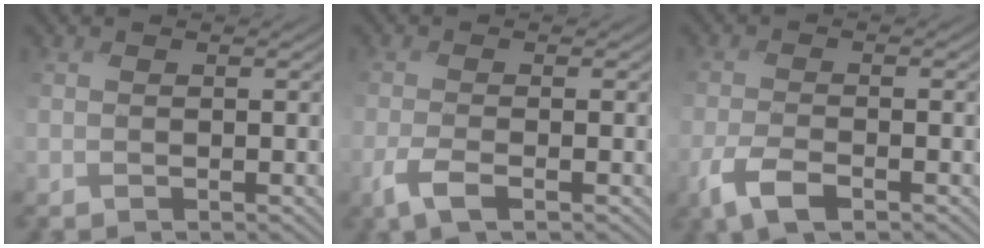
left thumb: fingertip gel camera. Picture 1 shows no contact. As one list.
[{"total": 3.0, "force": [-1.7, 0.7, 2.3], "torque": [-0.055, -0.005, -0.038]}, {"total": 4.3, "force": [-2.6, 1.5, 3.0], "torque": [-0.072, -0.007, -0.055]}]